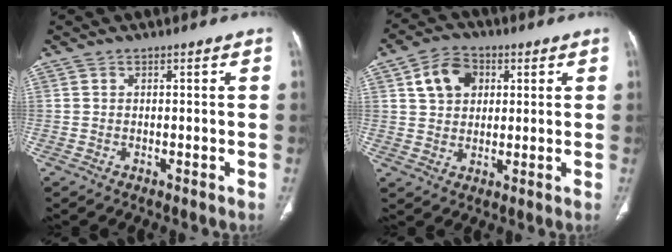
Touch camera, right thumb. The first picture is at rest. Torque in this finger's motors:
{"motor_torque": [-1.15, 0.71, 0.05, 0.18, 0.09]}